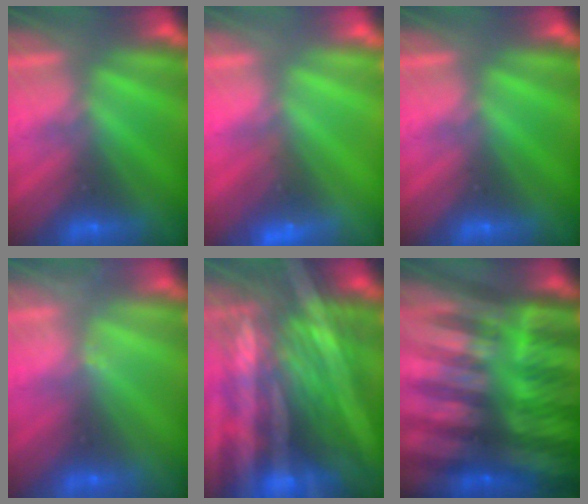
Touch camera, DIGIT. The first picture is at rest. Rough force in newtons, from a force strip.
{"total": 2.6}
{"total": 0.0}
{"total": 2.4}
{"total": 8.7}
{"total": 6.8}